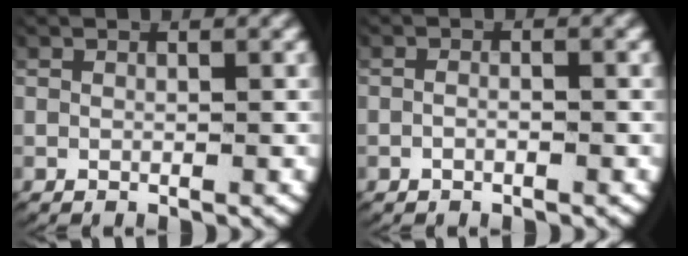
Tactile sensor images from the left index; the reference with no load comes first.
{"total": 0.9, "force": [-0.6, 0.2, 0.6], "torque": [-0.016, -0.001, -0.012]}